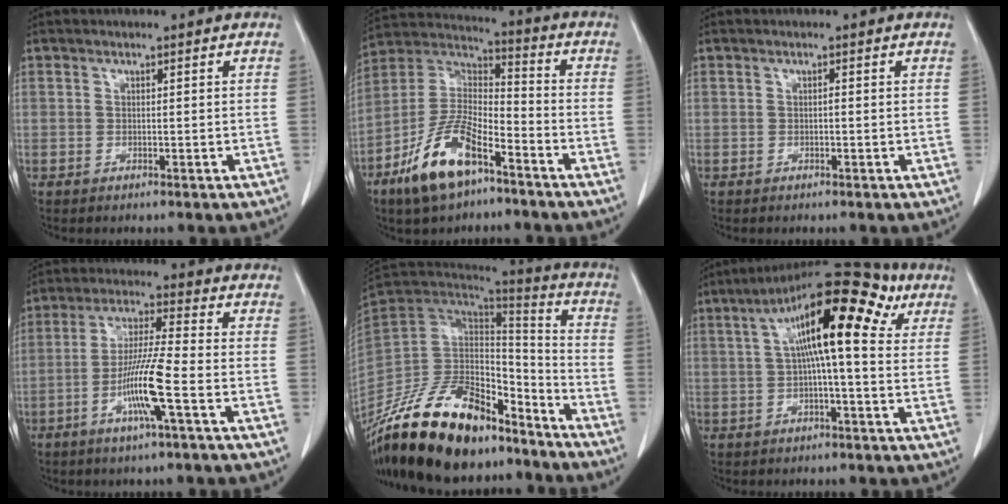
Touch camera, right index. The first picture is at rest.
{"total": 13.9, "force": [-8.2, 5.0, 10.0], "torque": [-0.205, 0.002, -0.154]}
{"total": 0.0}
{"total": 9.8, "force": [-3.4, -0.3, 9.2], "torque": [-0.179, -0.006, -0.067]}
{"total": 26.4, "force": [-19.9, 10.4, 13.8], "torque": [-0.289, -0.002, -0.348]}
{"total": 16.3, "force": [5.2, 3.7, 15.0], "torque": [-0.233, 0.057, 0.072]}